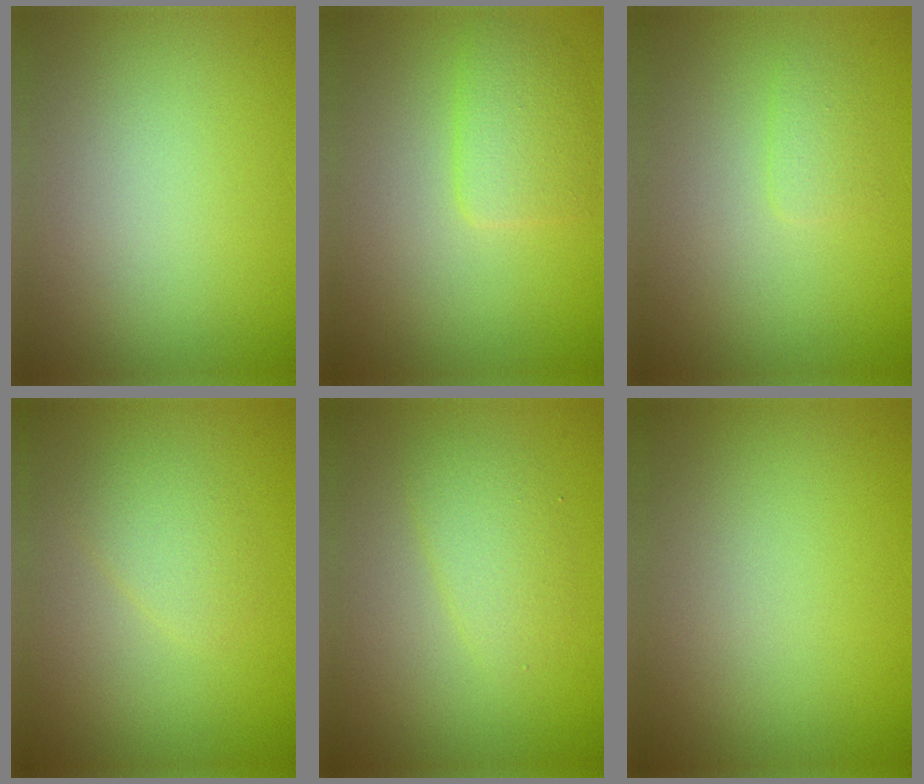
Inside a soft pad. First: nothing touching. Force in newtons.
{"total": 2.5, "press": 2.5, "slide": 0.1}
{"total": 1.1, "press": 1.1, "slide": 0.1}
{"total": 1.8, "press": 1.8, "slide": 0.1}
{"total": 2.1, "press": 2.1, "slide": 0.1}
{"total": 0.0}